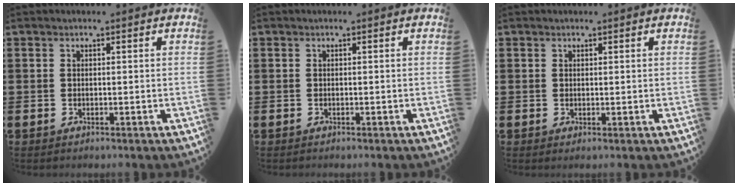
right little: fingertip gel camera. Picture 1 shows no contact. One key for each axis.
{"total": 0.0}
{"total": 0.0}